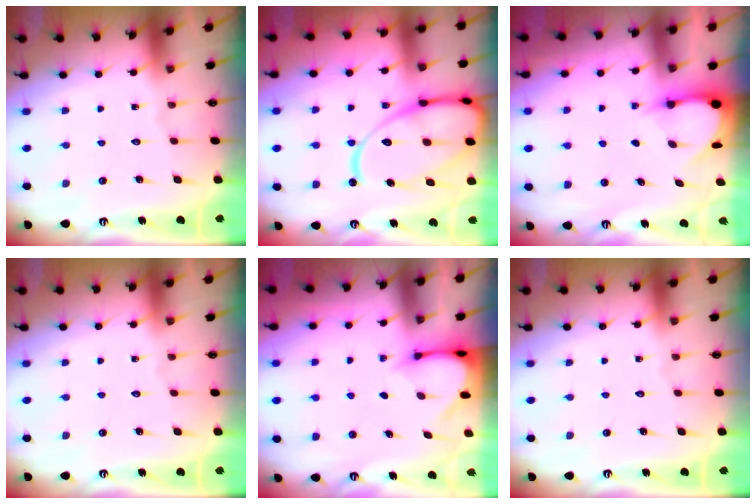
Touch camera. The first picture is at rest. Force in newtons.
{"total": 19.6, "press": 19.5, "slide": 1.9}
{"total": 3.5, "press": 3.5, "slide": 0.3}
{"total": 0.0}
{"total": 3.4, "press": 3.4, "slide": 0.3}
{"total": 0.0}